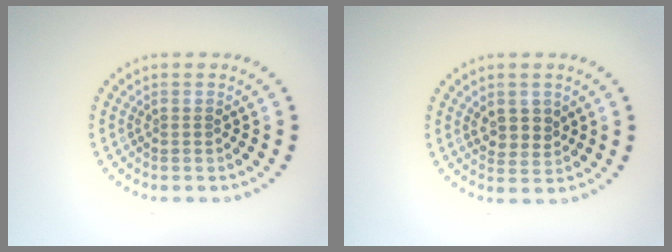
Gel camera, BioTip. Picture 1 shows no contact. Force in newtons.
{"total": 2.3, "press": 2.1, "slide": 0.8}